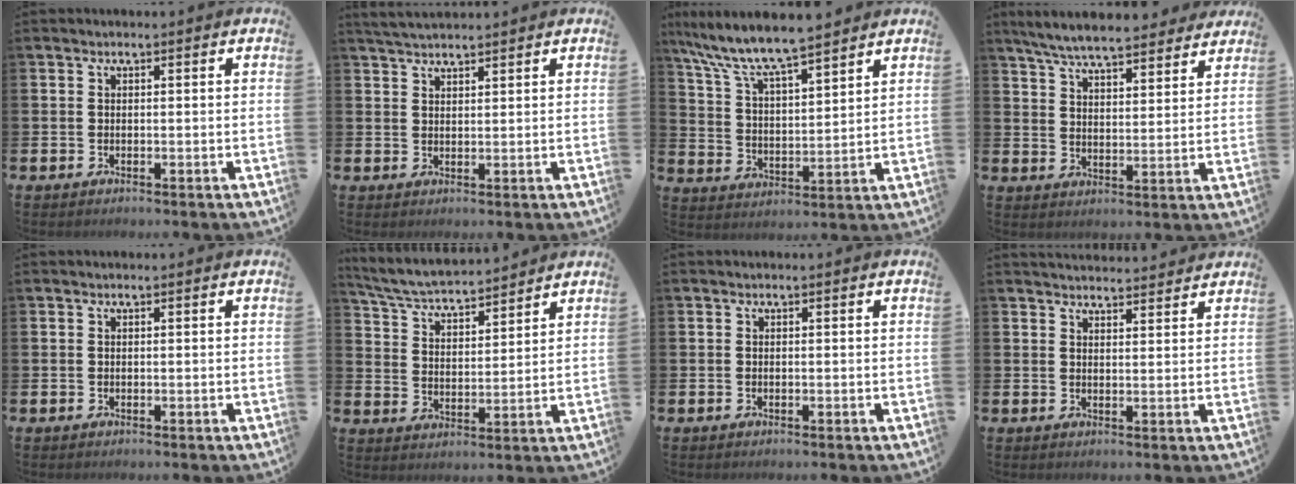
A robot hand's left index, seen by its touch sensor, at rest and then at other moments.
{"total": 3.1, "force": [3.0, 0.4, 0.7], "torque": [-0.018, -0.005, 0.055]}
{"total": 8.8, "force": [8.1, 1.1, 3.3], "torque": [-0.098, -0.045, 0.144]}
{"total": 7.0, "force": [6.7, 1.0, 2.0], "torque": [-0.058, -0.037, 0.118]}
{"total": 0.0}
{"total": 5.4, "force": [5.3, 0.5, 1.1], "torque": [-0.048, -0.035, 0.091]}
{"total": 0.0}
{"total": 3.1, "force": [3.1, 0.4, 0.0], "torque": [-0.004, -0.016, 0.057]}